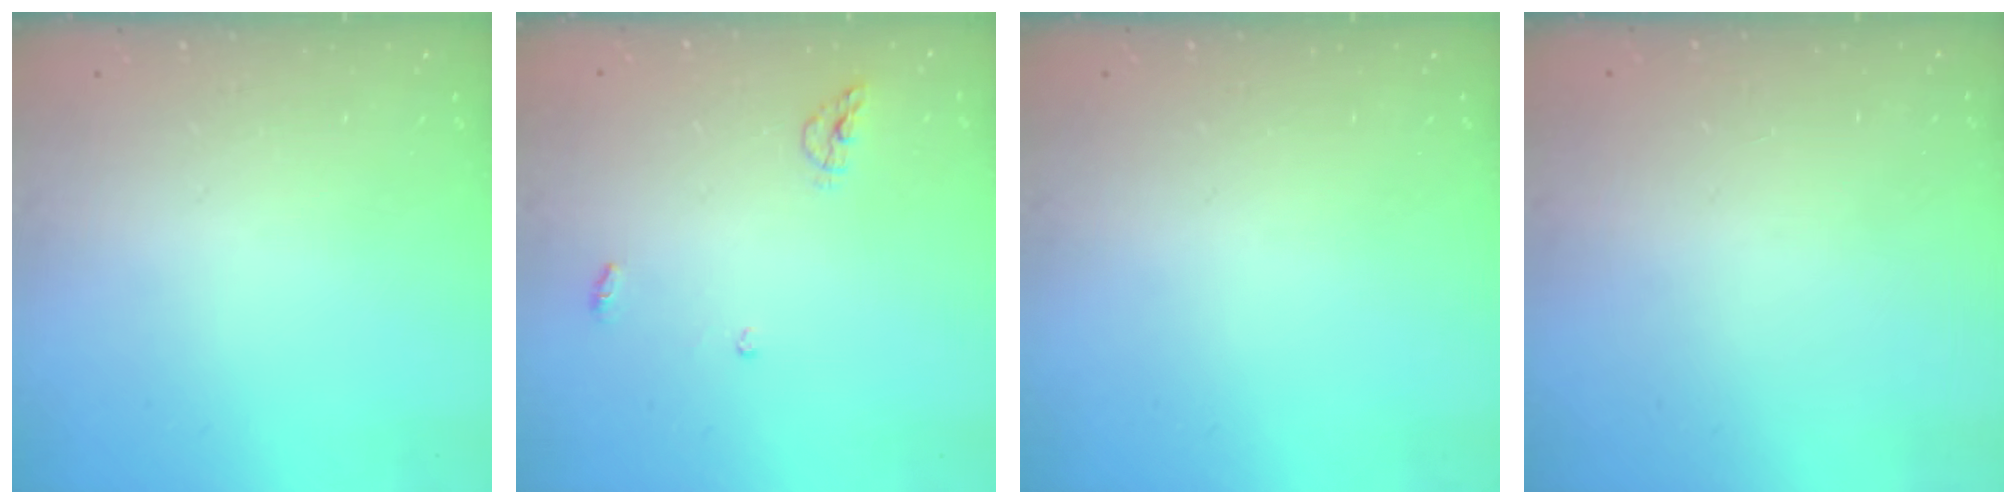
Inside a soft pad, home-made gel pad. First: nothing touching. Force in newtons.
{"total": 4.7, "press": 4.7, "slide": 0.2}
{"total": 0.0}
{"total": 0.9, "press": 0.9, "slide": 0.0}